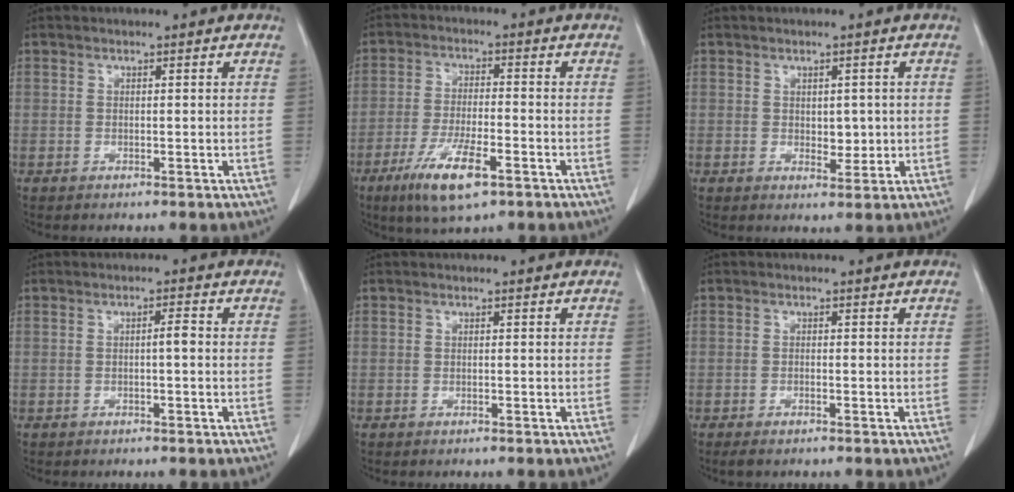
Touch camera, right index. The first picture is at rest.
{"total": 9.4, "force": [-5.1, 2.0, 7.6], "torque": [-0.147, -0.018, -0.086]}
{"total": 2.9, "force": [0.2, 1.9, 2.2], "torque": [-0.026, -0.004, 0.010]}
{"total": 1.4, "force": [-0.1, 0.1, 1.4], "torque": [-0.023, 0.003, -0.002]}
{"total": 0.0}
{"total": 1.5, "force": [-1.0, 0.4, 0.9], "torque": [-0.018, -0.003, -0.016]}